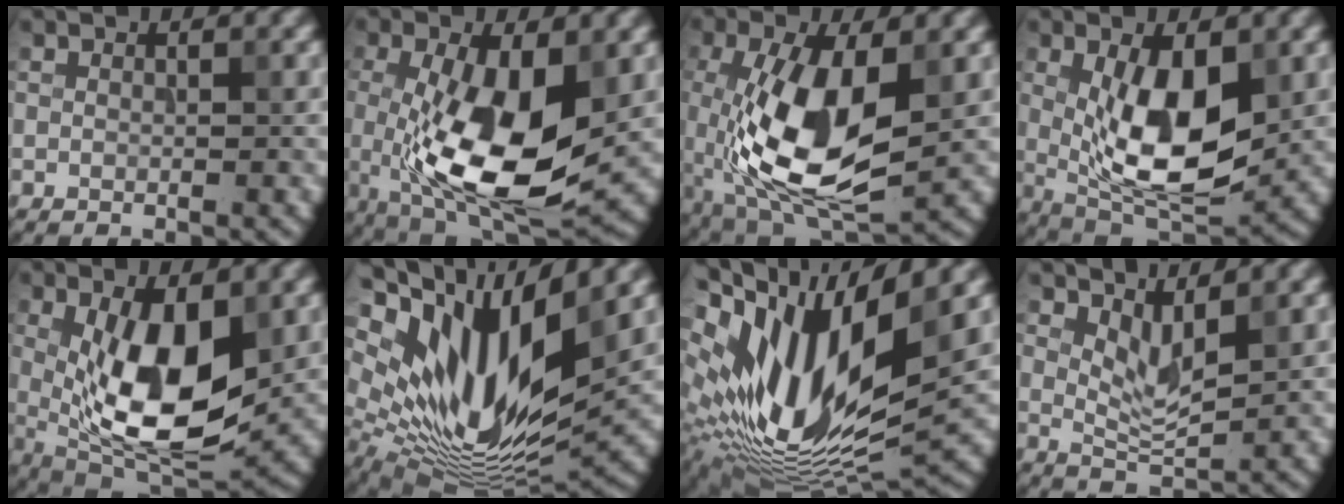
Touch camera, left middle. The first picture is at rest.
{"total": 11.2, "force": [-1.6, 4.7, 10.1], "torque": [-0.188, -0.023, -0.024]}
{"total": 10.9, "force": [-2.0, 4.9, 9.5], "torque": [-0.205, -0.011, -0.038]}
{"total": 9.1, "force": [0.0, 4.0, 8.2], "torque": [-0.145, -0.016, 0.002]}
{"total": 10.5, "force": [-0.1, 4.7, 9.4], "torque": [-0.160, -0.018, 0.002]}
{"total": 14.7, "force": [4.5, 6.2, 12.6], "torque": [-0.241, -0.005, 0.081]}
{"total": 15.7, "force": [2.6, 6.6, 14.0], "torque": [-0.273, 0.000, 0.044]}
{"total": 2.3, "force": [1.0, 0.7, 2.0], "torque": [-0.041, -0.015, 0.021]}